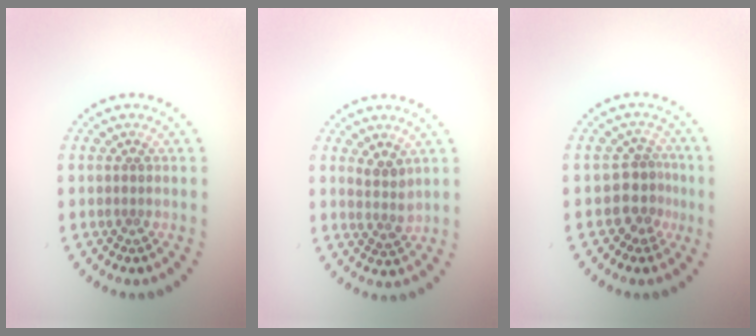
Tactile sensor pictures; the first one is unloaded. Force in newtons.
{"total": 2.0, "press": 1.6, "slide": 1.2}
{"total": 2.8, "press": 2.2, "slide": 1.7}